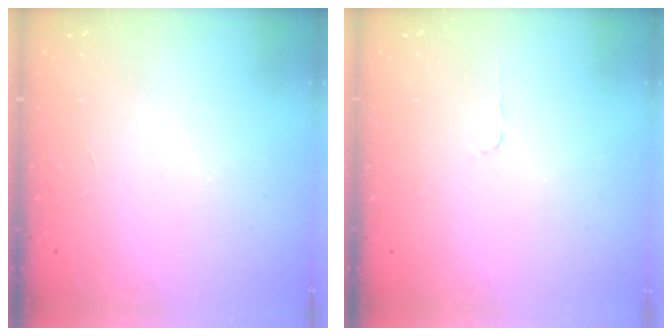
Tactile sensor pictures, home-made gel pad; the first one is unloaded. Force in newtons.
{"total": 2.8, "press": 2.8, "slide": 0.4}